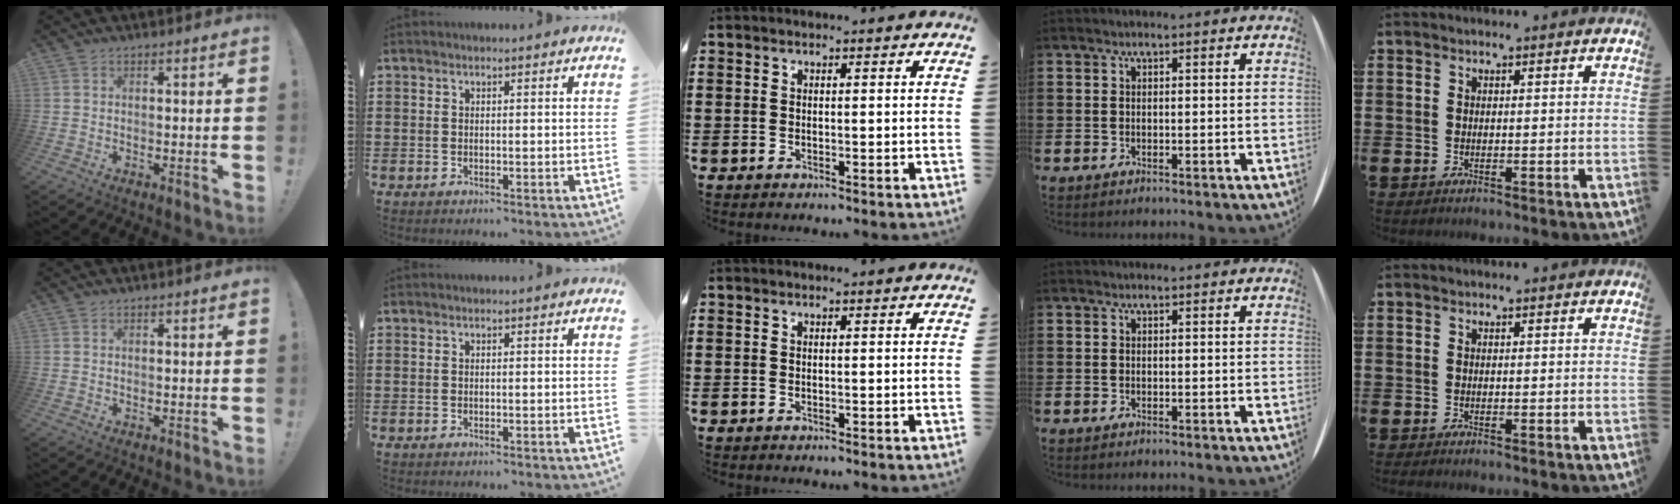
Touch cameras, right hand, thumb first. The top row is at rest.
{}